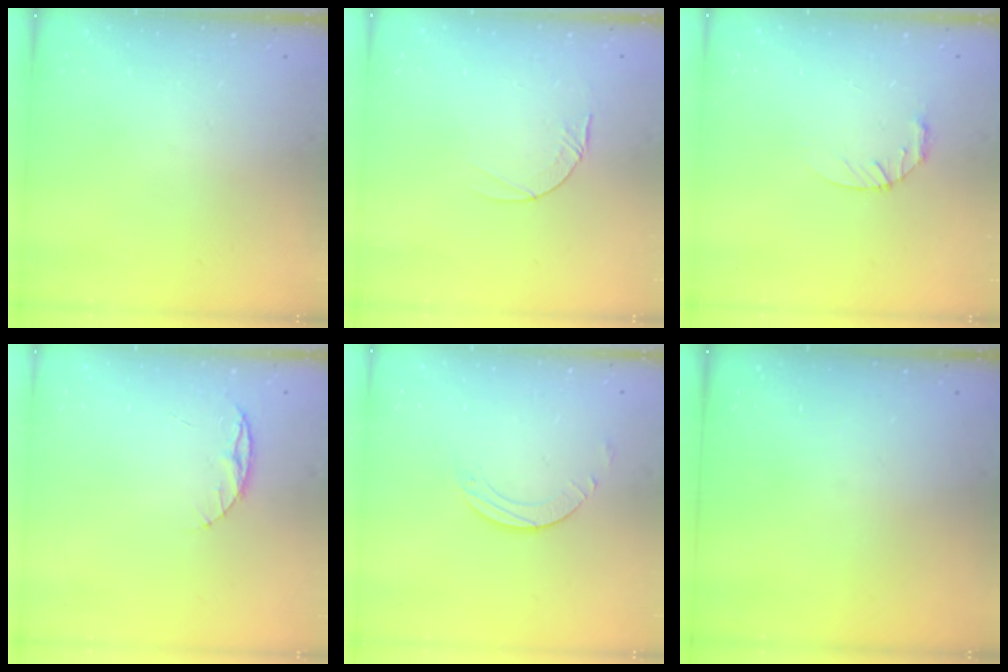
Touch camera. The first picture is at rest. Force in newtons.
{"total": 3.9, "press": 3.9, "slide": 0.4}
{"total": 3.6, "press": 3.6, "slide": 0.5}
{"total": 5.2, "press": 5.1, "slide": 0.6}
{"total": 1.9, "press": 1.9, "slide": 0.1}
{"total": 0.0}